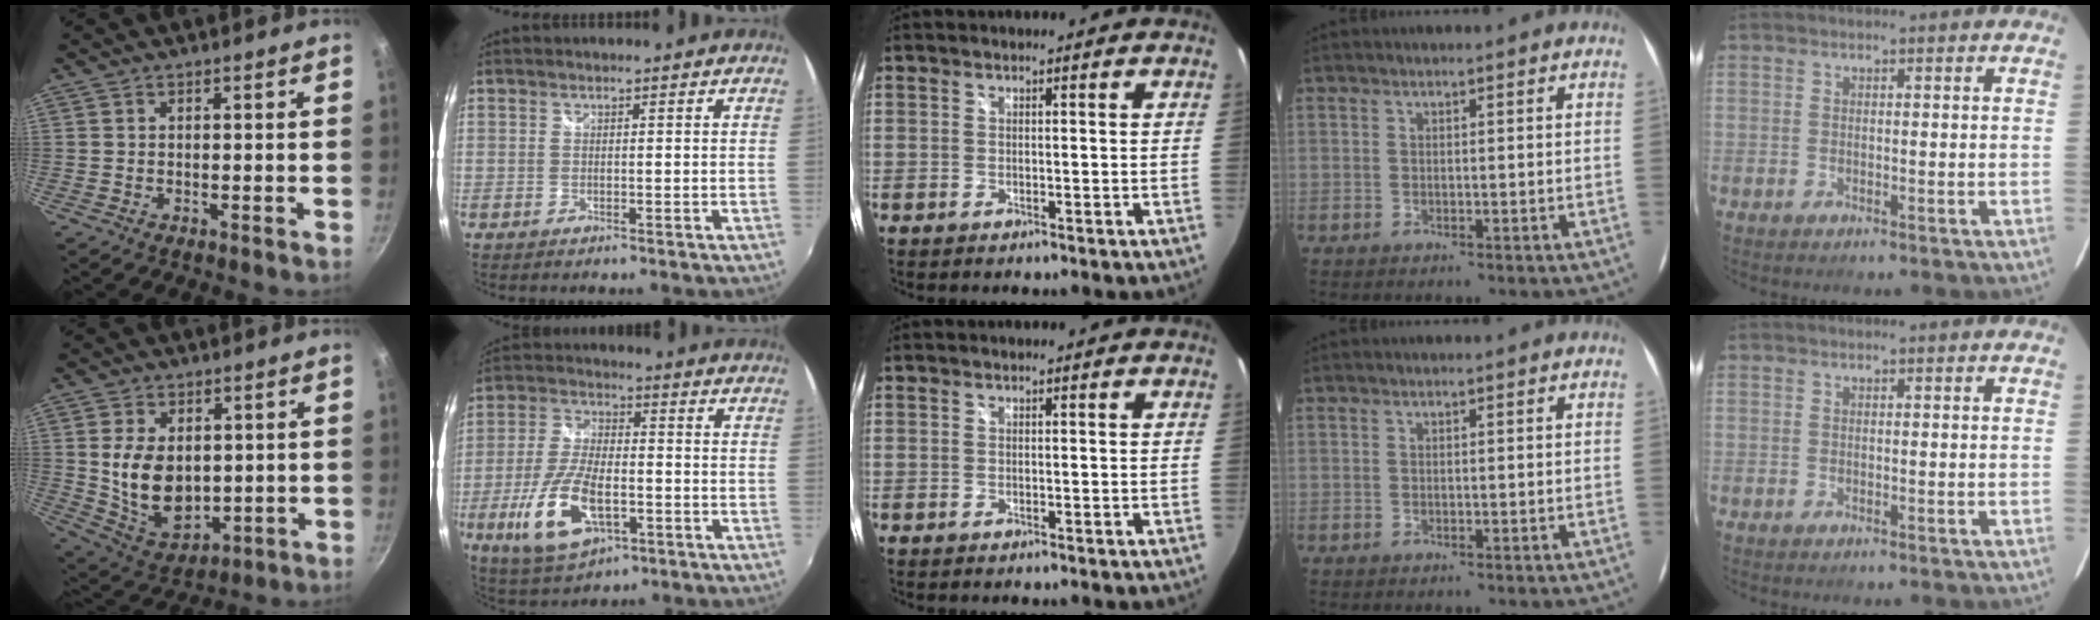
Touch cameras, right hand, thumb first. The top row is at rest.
{"thumb": {"total": 12.9, "force": [1.4, 8.9, 9.3], "torque": [-0.141, -0.025, 0.049]}, "index": {"total": 14.4, "force": [-5.0, 6.6, 11.8], "torque": [-0.254, -0.010, -0.087]}}